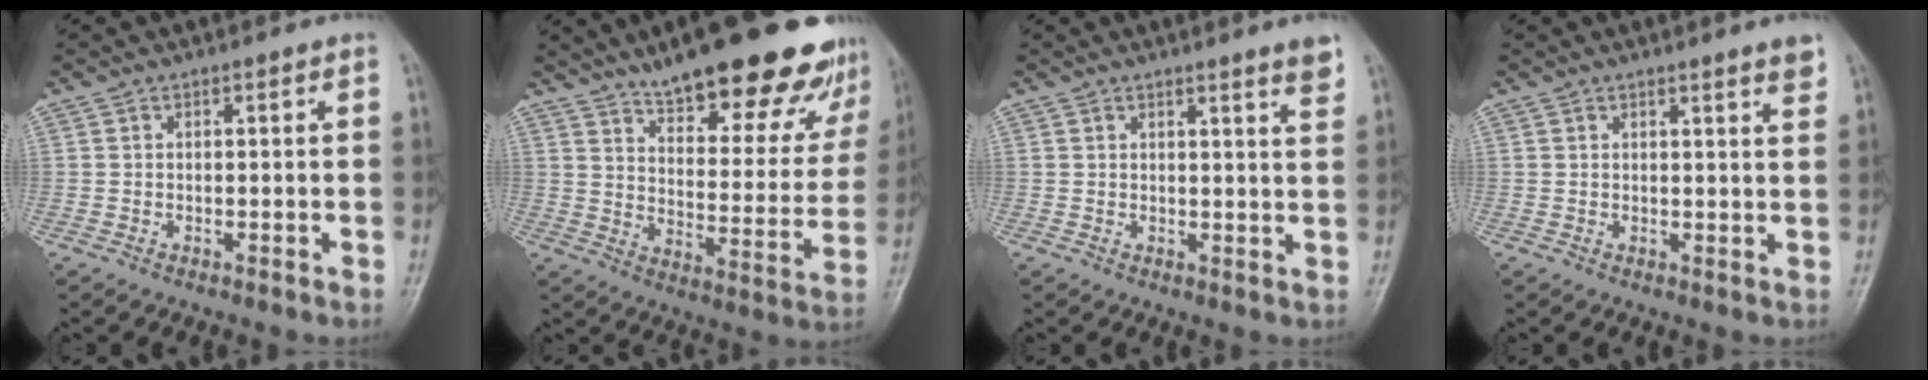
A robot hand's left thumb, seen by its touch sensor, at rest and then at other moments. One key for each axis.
{"total": 26.8, "fx": 20.1, "fy": 8.1, "fz": 15.7, "tx": -0.172, "ty": -0.082, "tz": 0.271}
{"total": 3.6, "fx": 2.8, "fy": -0.1, "fz": 2.2, "tx": -0.025, "ty": -0.024, "tz": 0.034}
{"total": 2.9, "fx": 2.4, "fy": 0.0, "fz": 1.7, "tx": -0.018, "ty": -0.018, "tz": 0.028}